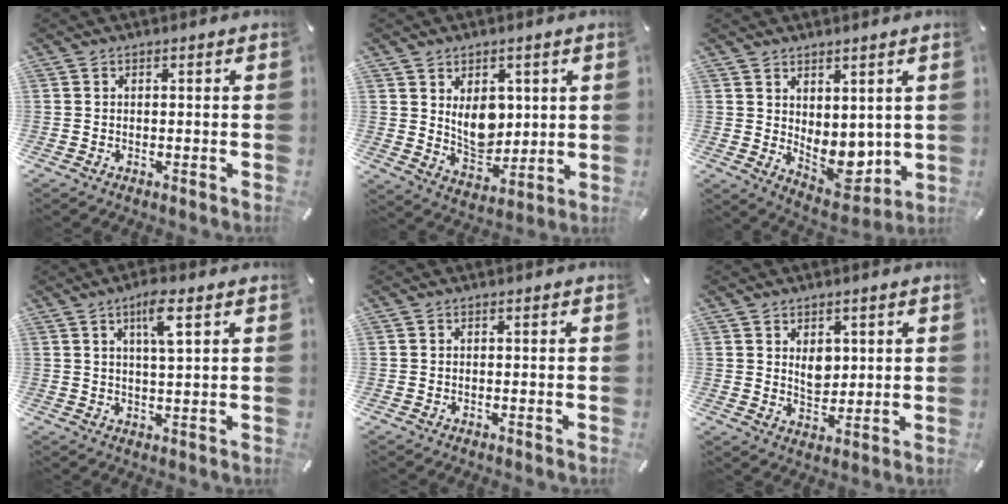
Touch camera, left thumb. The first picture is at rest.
{"total": 9.2, "force": [2.9, 6.9, 5.4], "torque": [-0.081, -0.012, 0.055]}
{"total": 7.3, "force": [0.4, 5.7, 4.5], "torque": [-0.035, -0.021, 0.013]}
{"total": 6.3, "force": [3.1, 1.1, 5.4], "torque": [-0.098, -0.002, 0.047]}
{"total": 0.0}
{"total": 5.4, "force": [2.0, 4.1, 2.8], "torque": [-0.040, -0.007, 0.034]}